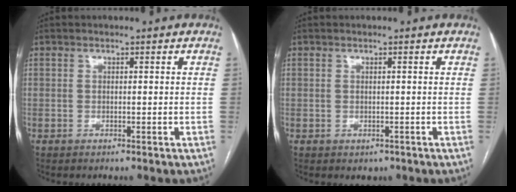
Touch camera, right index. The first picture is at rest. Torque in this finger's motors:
{"motor_torque": [-0.04, 0.00, -0.19, -0.05]}